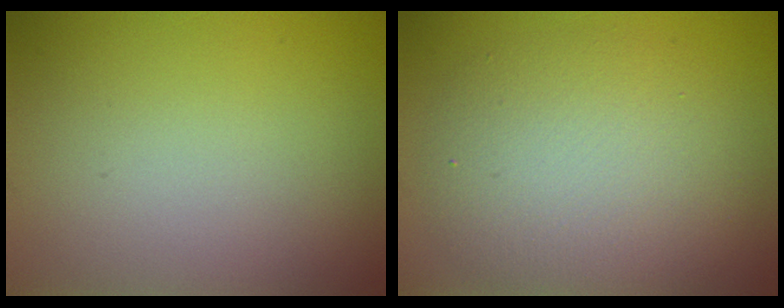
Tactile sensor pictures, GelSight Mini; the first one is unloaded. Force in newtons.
{"total": 6.5, "press": 6.5, "slide": 0.5}